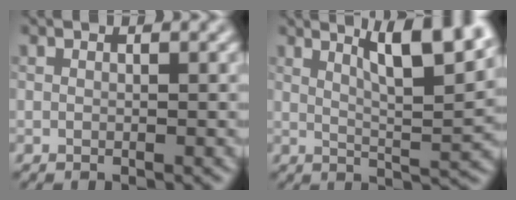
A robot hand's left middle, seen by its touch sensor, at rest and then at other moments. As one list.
[{"total": 8.4, "force": [4.5, 1.8, 6.8], "torque": [-0.085, 0.012, 0.066]}]